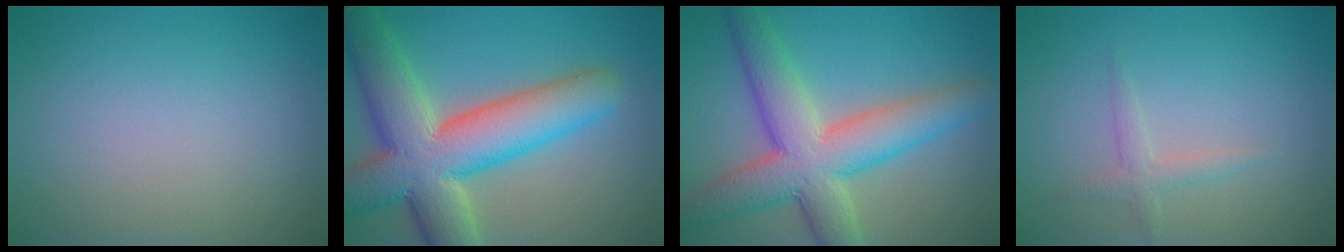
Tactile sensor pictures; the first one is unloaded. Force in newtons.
{"total": 12.3, "press": 12.3, "slide": 0.8}
{"total": 8.9, "press": 8.9, "slide": 0.4}
{"total": 1.5, "press": 1.5, "slide": 0.0}